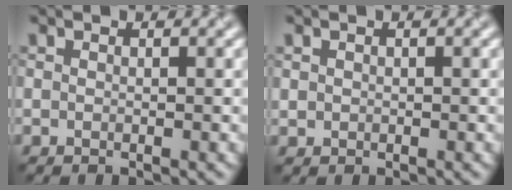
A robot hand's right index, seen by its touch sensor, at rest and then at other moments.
{"total": 0.6, "force": [0.2, 0.5, 0.1], "torque": [0.000, -0.002, 0.005]}